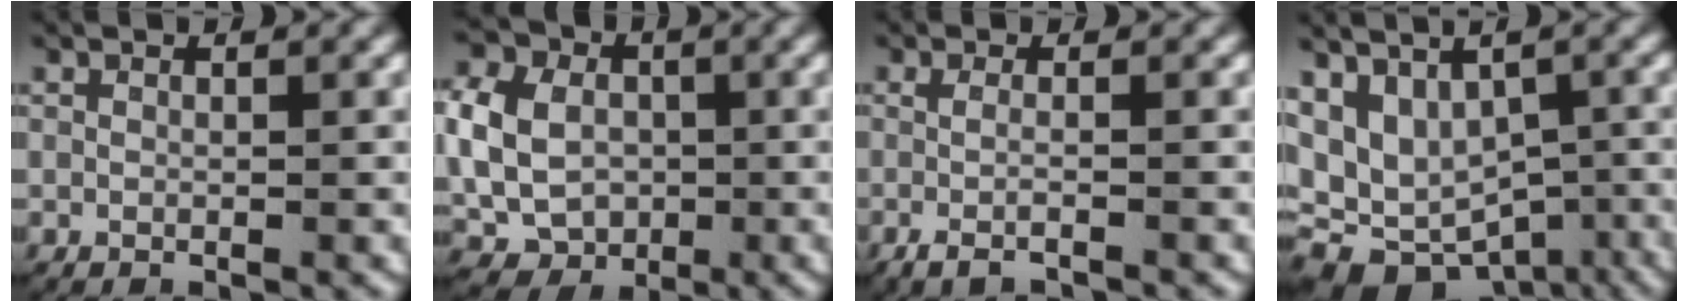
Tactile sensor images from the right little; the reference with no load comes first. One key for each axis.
{"total": 9.9, "fx": -1.7, "fy": 8.7, "fz": 4.5, "tx": -0.099, "ty": -0.033, "tz": -0.024}
{"total": 2.1, "fx": -1.5, "fy": 0.2, "fz": 1.5, "tx": -0.040, "ty": -0.006, "tz": -0.023}
{"total": 12.1, "fx": -3.7, "fy": 9.7, "fz": 6.2, "tx": -0.130, "ty": -0.047, "tz": -0.050}